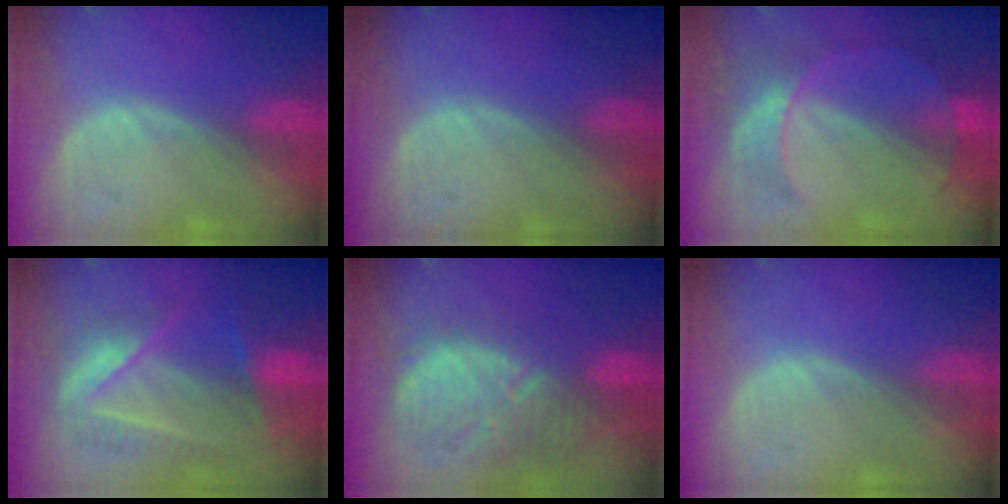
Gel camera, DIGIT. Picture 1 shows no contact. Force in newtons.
{"total": 0.0}
{"total": 7.6, "press": 6.7, "slide": 3.6}
{"total": 7.8, "press": 7.6, "slide": 1.8}
{"total": 12.2, "press": 11.3, "slide": 4.5}
{"total": 0.0}